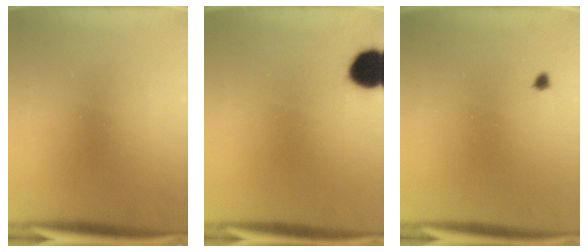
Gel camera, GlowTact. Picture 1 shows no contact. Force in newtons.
{"total": 9.1}
{"total": 0.6}